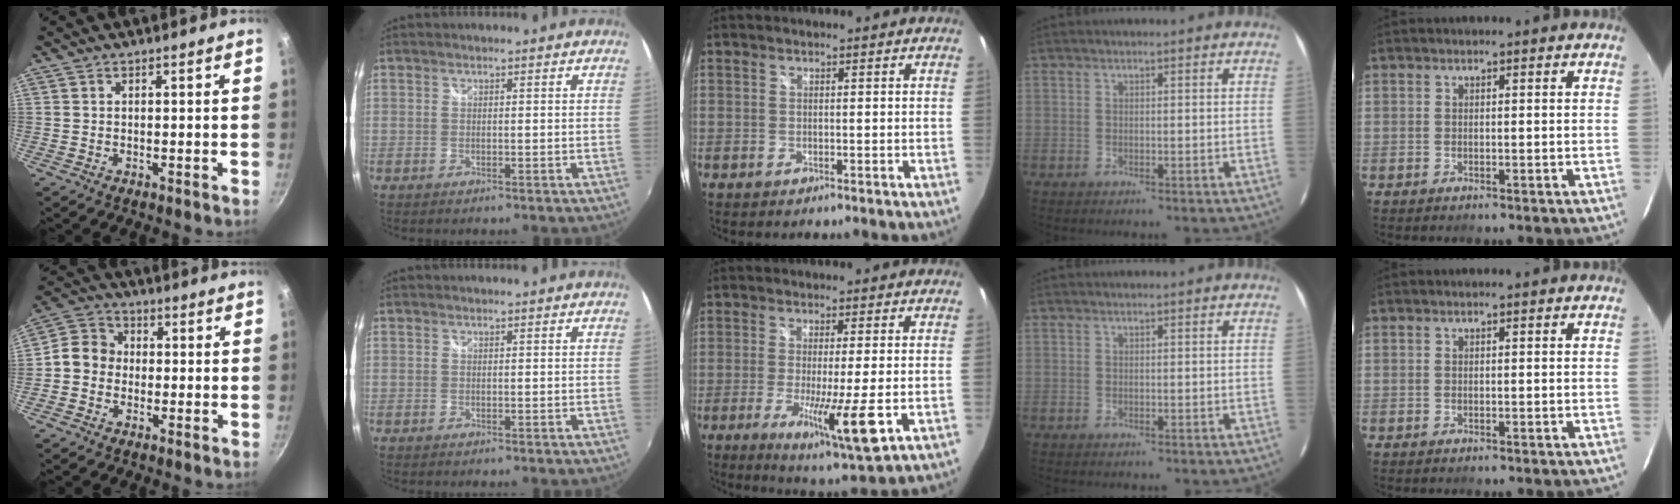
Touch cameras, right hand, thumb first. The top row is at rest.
{"thumb": {"total": 6.4, "force": [-0.9, 5.6, 3.0], "torque": [-0.028, 0.017, -0.040]}, "middle": {"total": 10.7, "force": [-2.8, 0.2, 10.3], "torque": [-0.189, -0.032, -0.049]}}